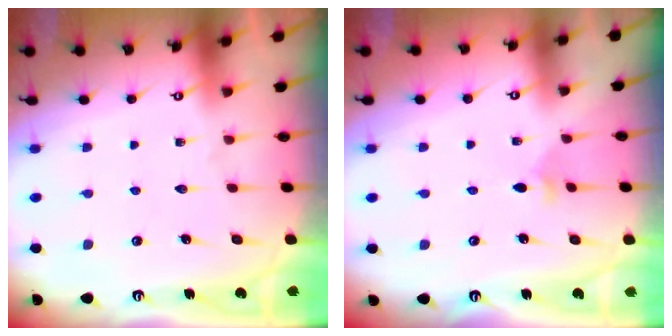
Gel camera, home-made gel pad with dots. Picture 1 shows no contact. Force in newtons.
{"total": 3.0, "press": 2.9, "slide": 0.9}